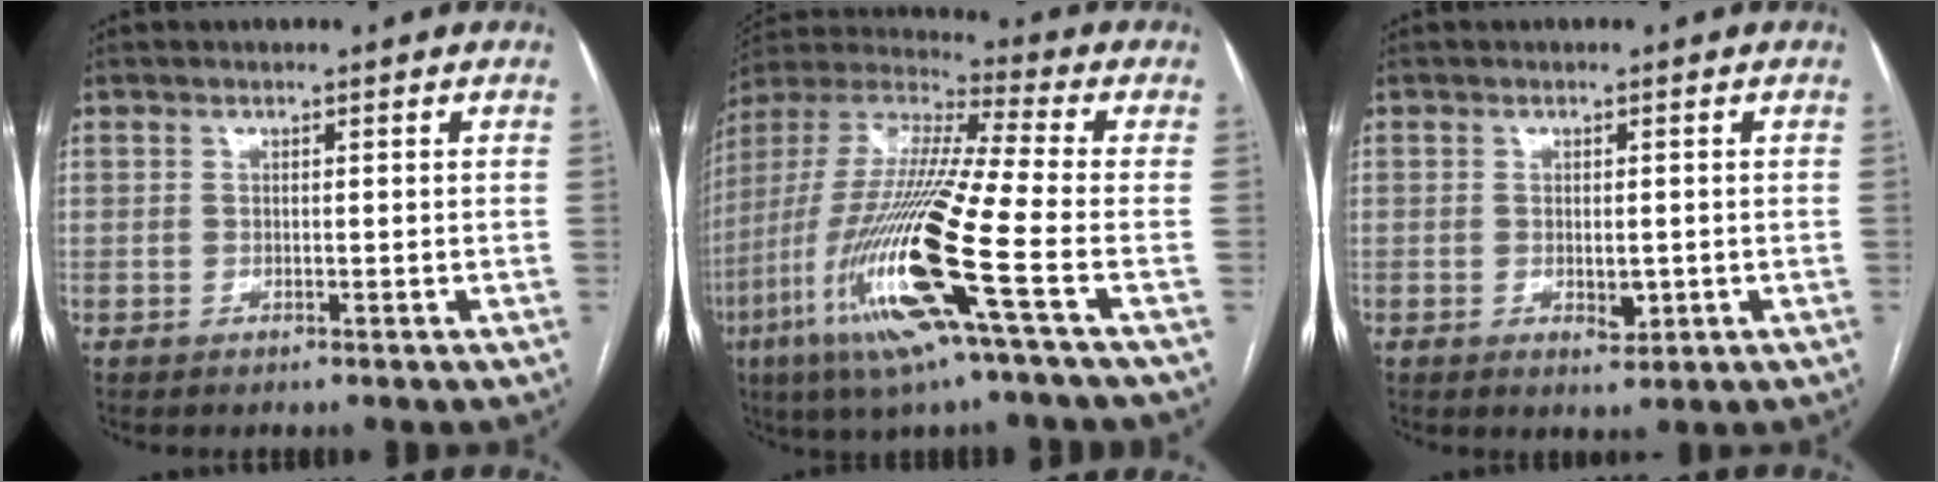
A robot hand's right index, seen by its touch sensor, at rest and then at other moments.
{"total": 21.3, "force": [-7.6, 0.5, 19.9], "torque": [-0.442, -0.036, -0.156]}
{"total": 2.5, "force": [-0.4, 1.3, 2.0], "torque": [-0.031, -0.004, 0.000]}